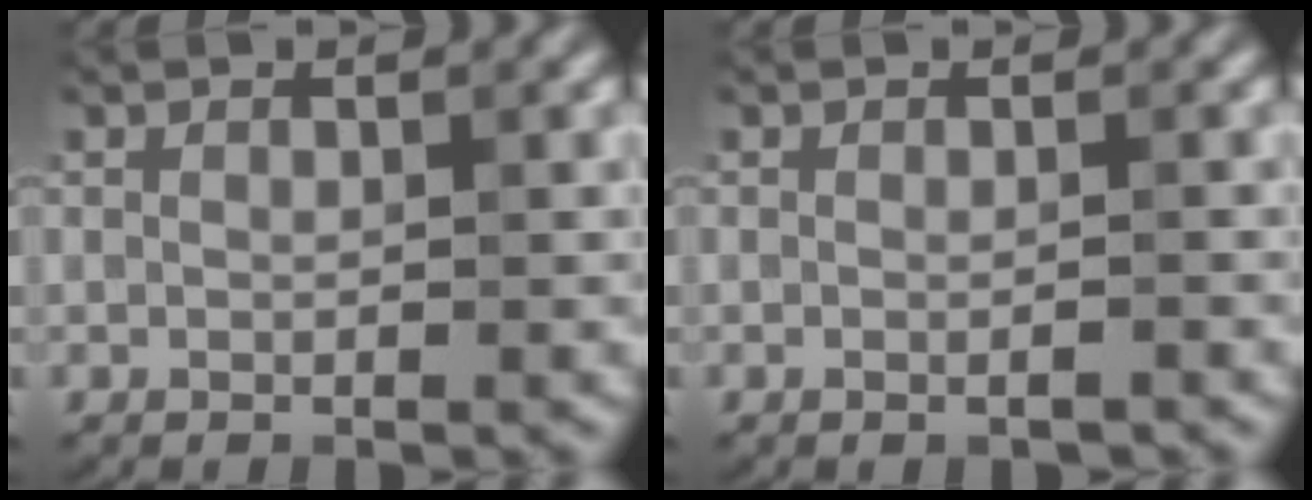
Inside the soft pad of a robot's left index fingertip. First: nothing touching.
{"total": 0.8, "force": [-0.4, 0.0, 0.7], "torque": [-0.013, -0.001, -0.006]}